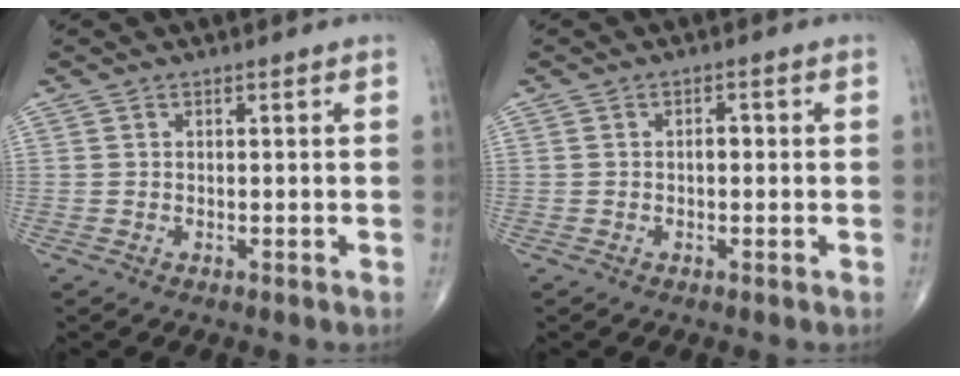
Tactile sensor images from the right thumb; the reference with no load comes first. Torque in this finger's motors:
{"motor_torque": [0.52, 0.36, 0.45, 0.19, 0.01]}